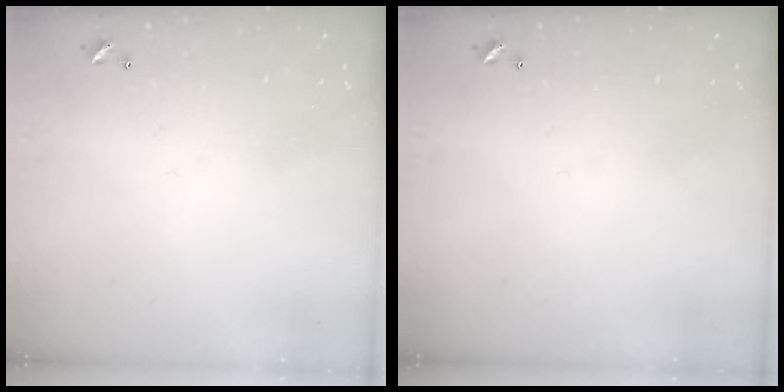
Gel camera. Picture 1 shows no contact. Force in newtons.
{"total": 0.0}